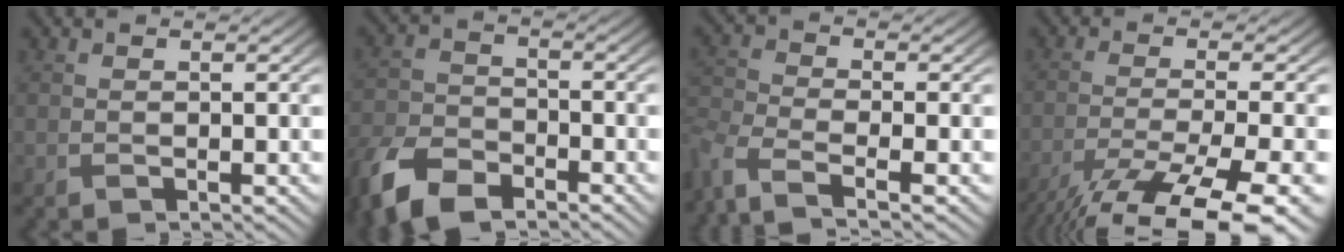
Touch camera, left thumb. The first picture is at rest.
{"total": 9.2, "force": [-6.7, 4.4, 4.6], "torque": [-0.111, -0.023, -0.137]}
{"total": 6.6, "force": [-4.8, 2.0, 4.0], "torque": [-0.093, -0.017, -0.102]}
{"total": 14.4, "force": [-10.7, 3.0, 9.1], "torque": [-0.165, -0.032, -0.159]}